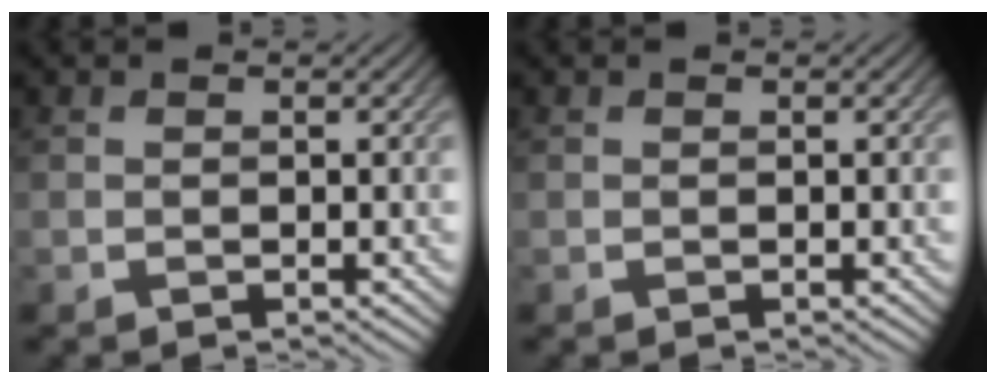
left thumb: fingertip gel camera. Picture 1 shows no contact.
{"total": 0.0}